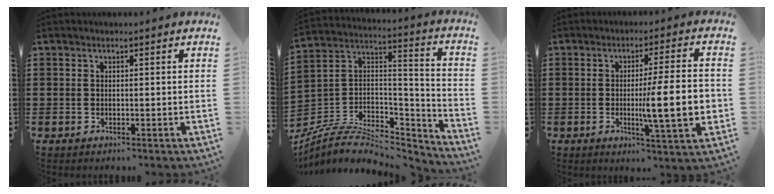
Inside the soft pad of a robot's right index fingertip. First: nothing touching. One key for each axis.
{"total": 8.1, "fx": -5.9, "fy": 3.9, "fz": 4.0, "tx": -0.079, "ty": 0.013, "tz": -0.113}
{"total": 12.5, "fx": -1.3, "fy": 1.9, "fz": 12.3, "tx": -0.178, "ty": -0.016, "tz": -0.028}